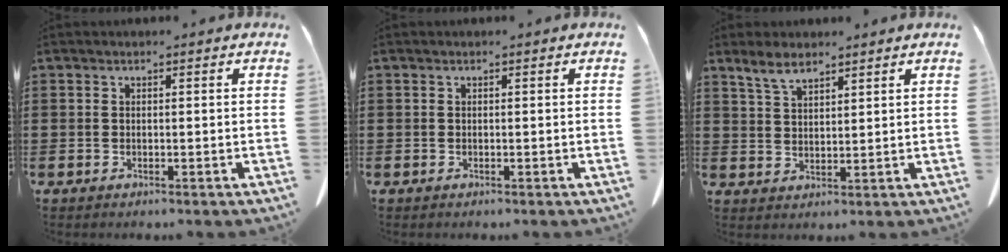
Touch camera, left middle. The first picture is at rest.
{"total": 0.0}
{"total": 4.0, "force": [3.0, 1.5, 2.3], "torque": [-0.054, 0.002, 0.056]}